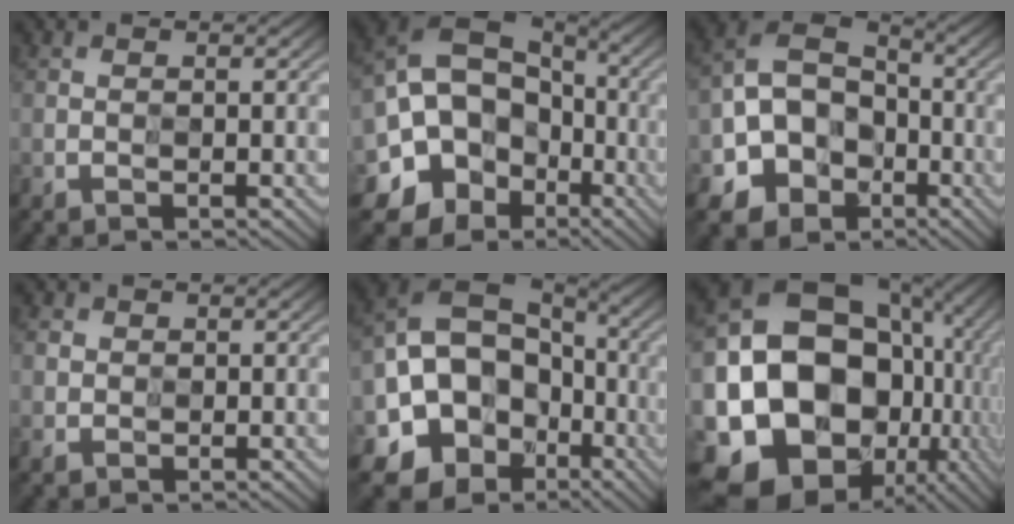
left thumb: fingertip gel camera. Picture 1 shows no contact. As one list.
[{"total": 16.1, "force": [-3.3, 14.1, 7.1], "torque": [-0.156, -0.008, -0.071]}, {"total": 9.0, "force": [-3.2, 7.5, 3.7], "torque": [-0.073, -0.008, -0.078]}, {"total": 2.3, "force": [0.9, 2.1, 0.4], "torque": [-0.023, -0.002, 0.015]}, {"total": 15.6, "force": [-3.5, 13.6, 6.9], "torque": [-0.143, -0.013, -0.071]}, {"total": 22.0, "force": [-5.2, 18.3, 11.0], "torque": [-0.242, -0.031, -0.105]}]